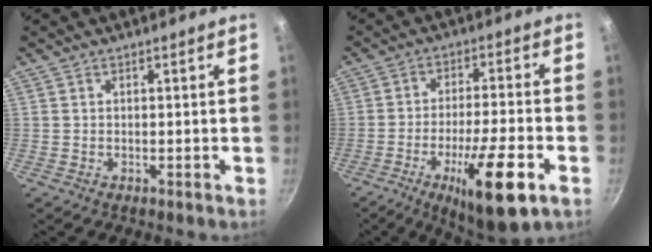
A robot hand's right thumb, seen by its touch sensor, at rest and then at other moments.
{"total": 15.5, "force": [-6.7, 3.3, 13.6], "torque": [-0.220, 0.018, -0.103]}